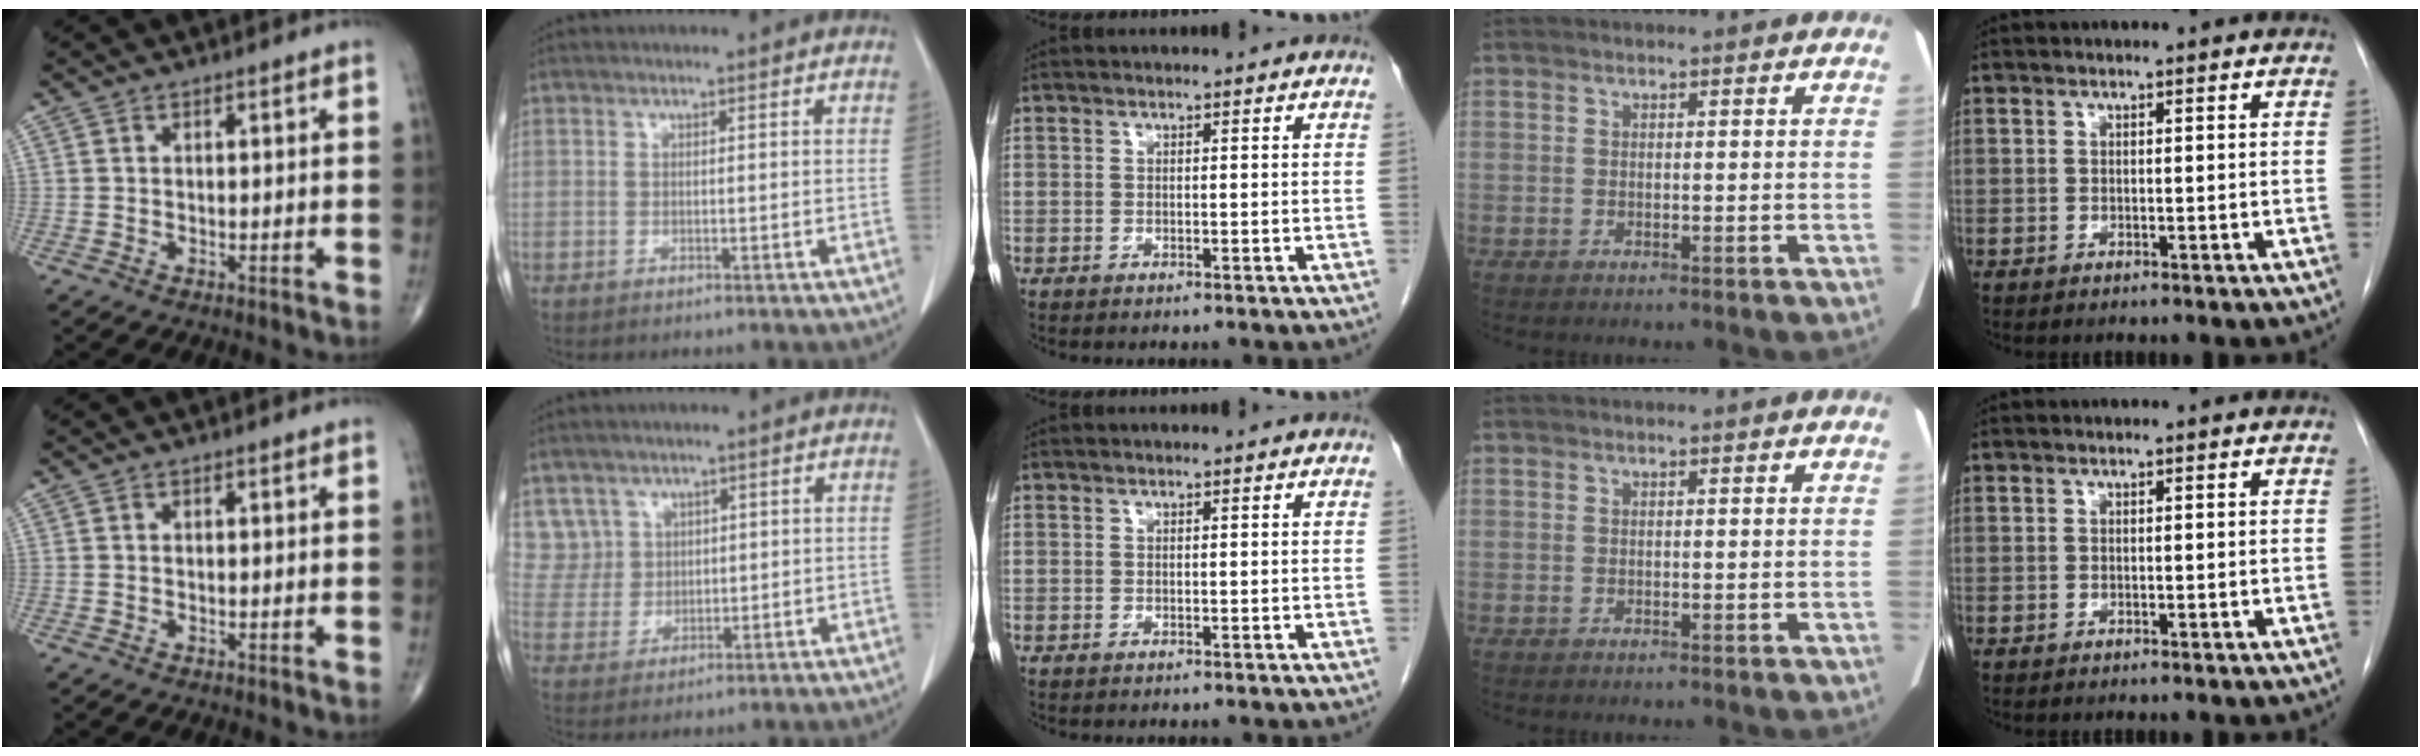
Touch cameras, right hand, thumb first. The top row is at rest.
{"index": {"total": 5.6, "force": [3.1, 4.6, -0.4], "torque": [0.015, 0.008, 0.068]}}